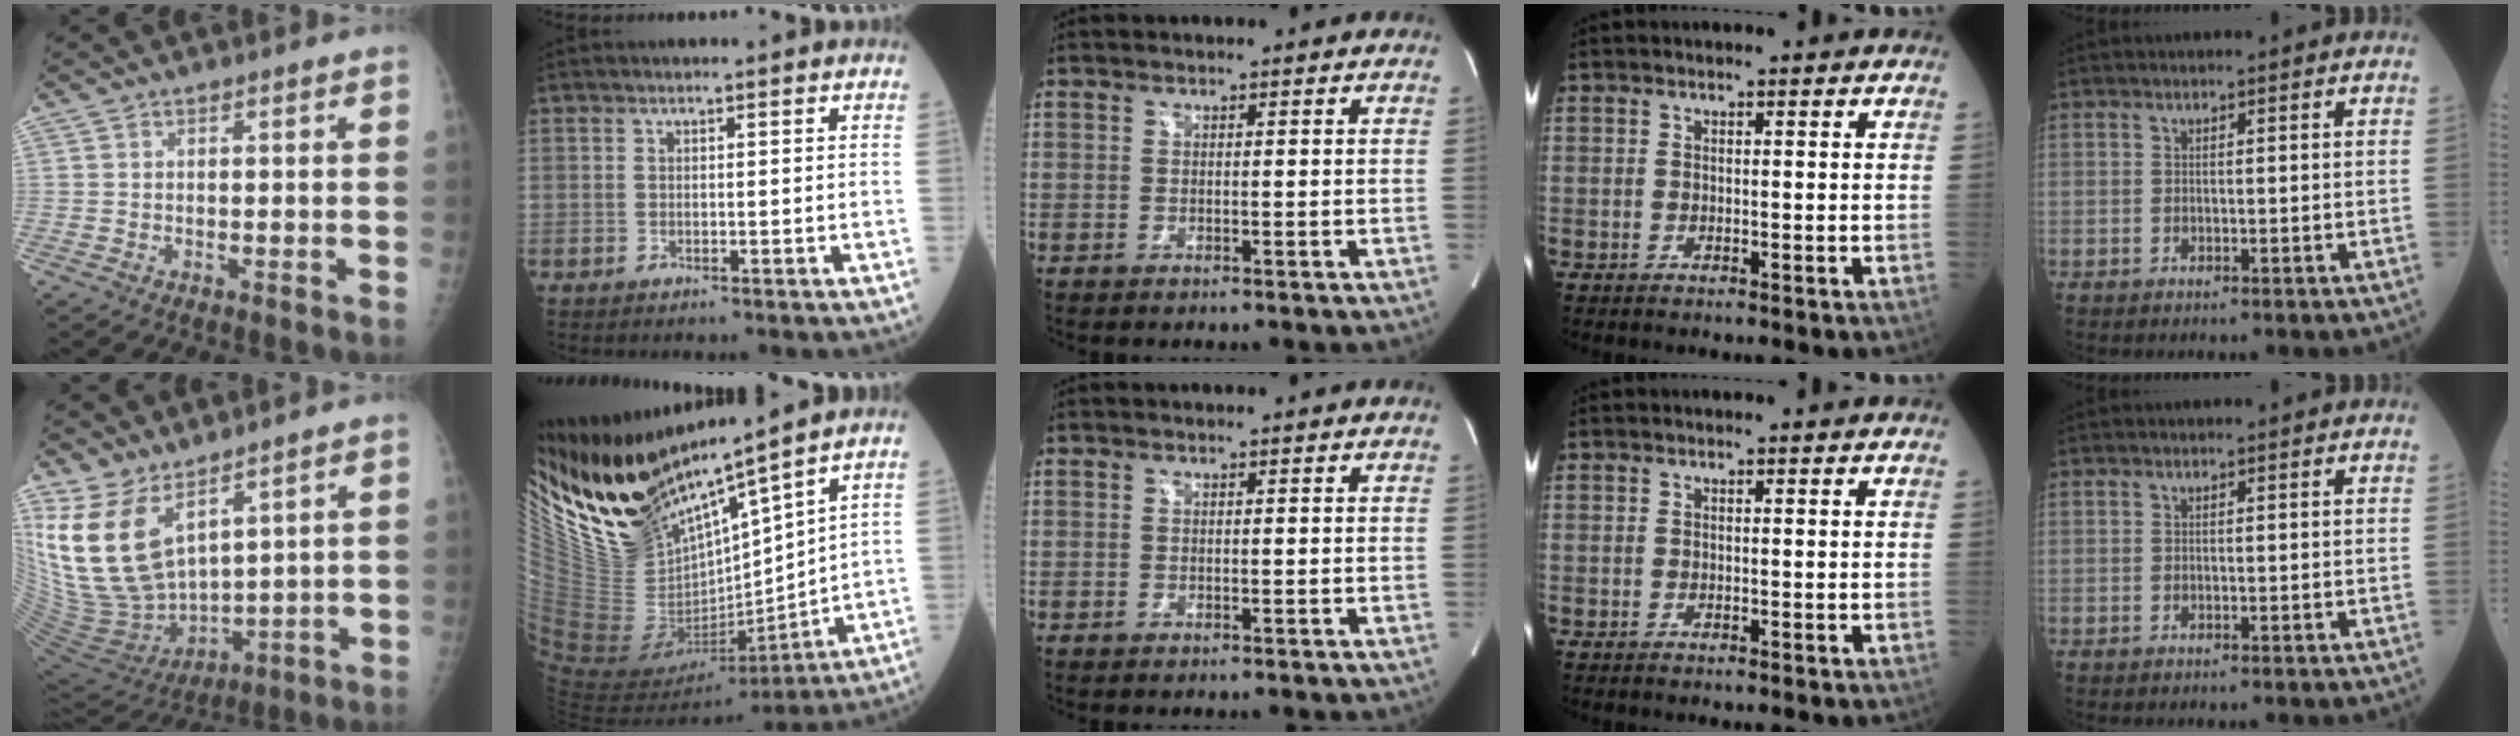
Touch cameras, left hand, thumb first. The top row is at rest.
{"thumb": {"total": 17.7, "force": [9.3, 9.4, 11.9], "torque": [-0.221, -0.060, 0.207]}, "index": {"total": 16.4, "force": [14.7, 1.7, 7.3], "torque": [-0.136, -0.036, 0.302]}}